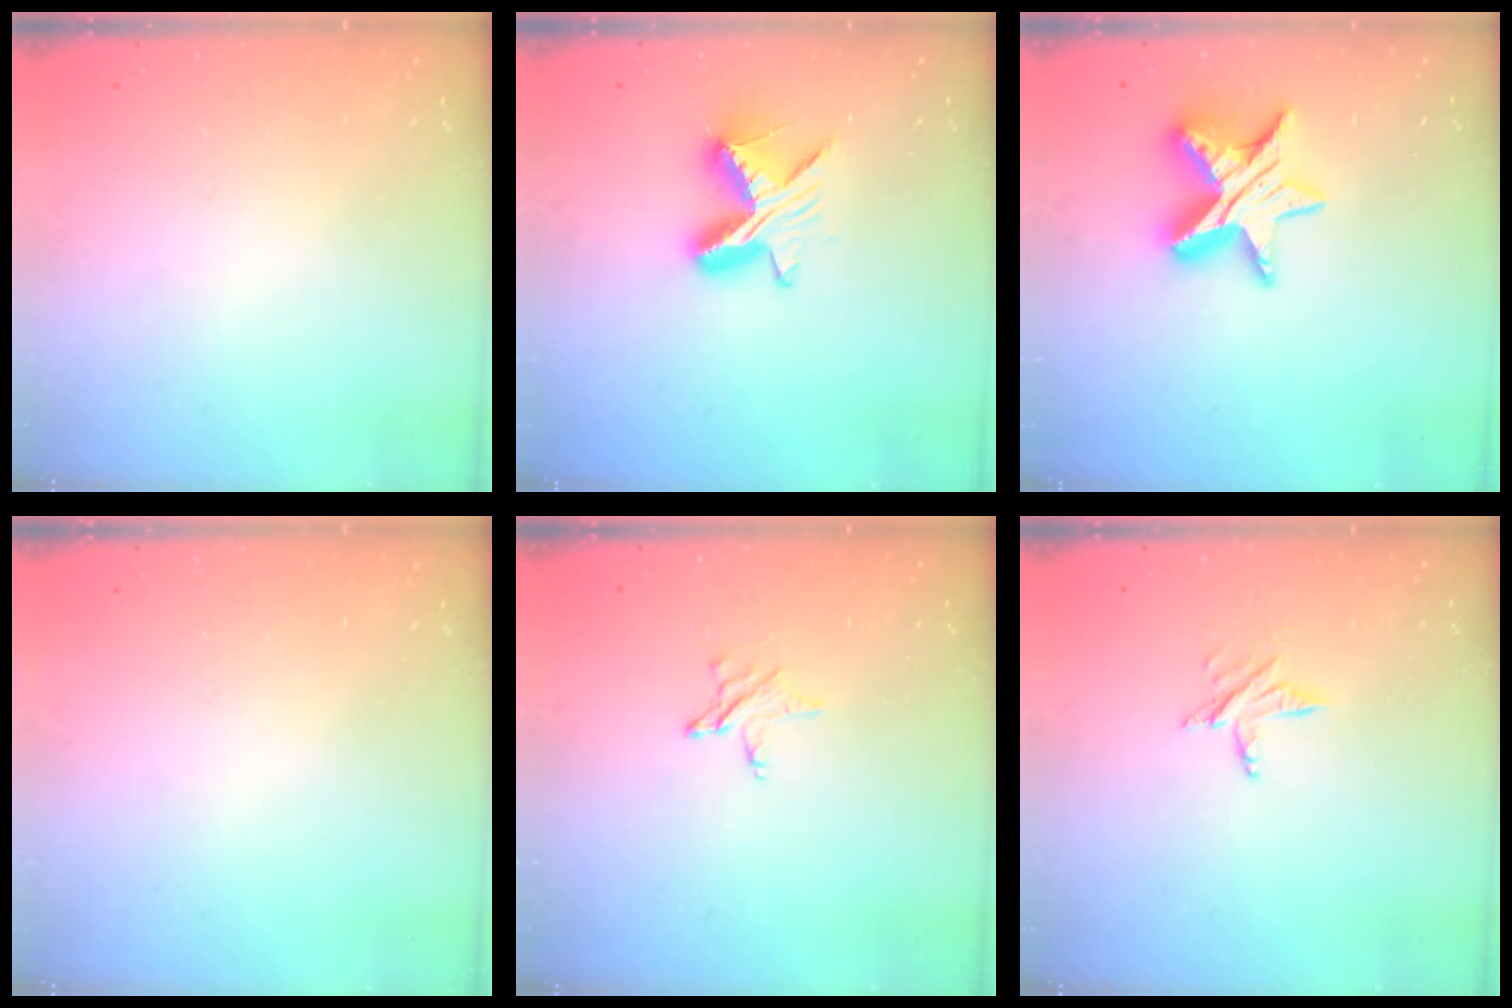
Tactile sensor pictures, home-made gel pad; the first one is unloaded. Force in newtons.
{"total": 8.7, "press": 8.7, "slide": 0.2}
{"total": 12.7, "press": 12.7, "slide": 0.8}
{"total": 0.0}
{"total": 3.6, "press": 3.6, "slide": 0.3}
{"total": 4.1, "press": 4.0, "slide": 0.5}